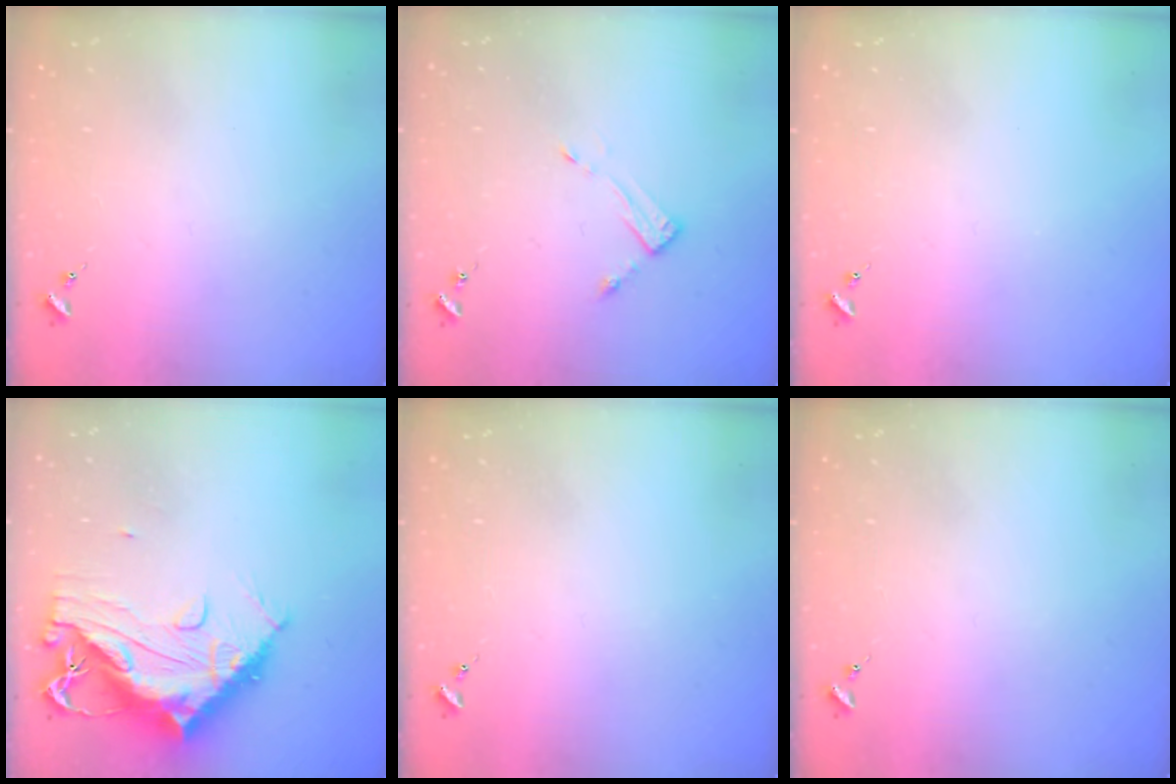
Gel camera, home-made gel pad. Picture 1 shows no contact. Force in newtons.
{"total": 3.7, "press": 3.7, "slide": 0.1}
{"total": 0.0}
{"total": 16.4, "press": 16.3, "slide": 1.5}
{"total": 0.0}
{"total": 0.0}